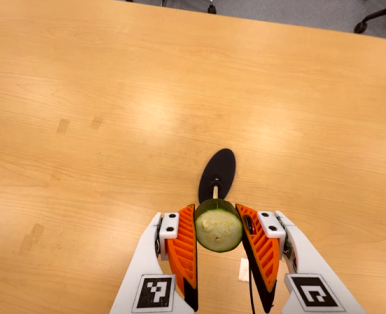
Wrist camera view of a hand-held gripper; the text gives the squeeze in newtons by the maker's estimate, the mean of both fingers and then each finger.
{"total": 10.1, "left": 9.6, "right": 10.7}